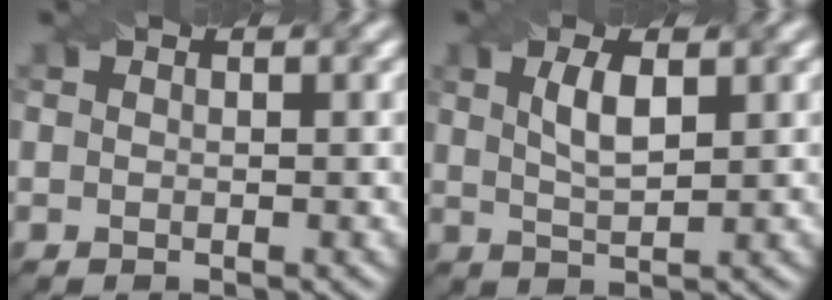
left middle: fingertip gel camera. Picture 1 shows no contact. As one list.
[{"total": 2.9, "force": [0.9, 1.0, 2.6], "torque": [-0.055, 0.003, 0.021]}]